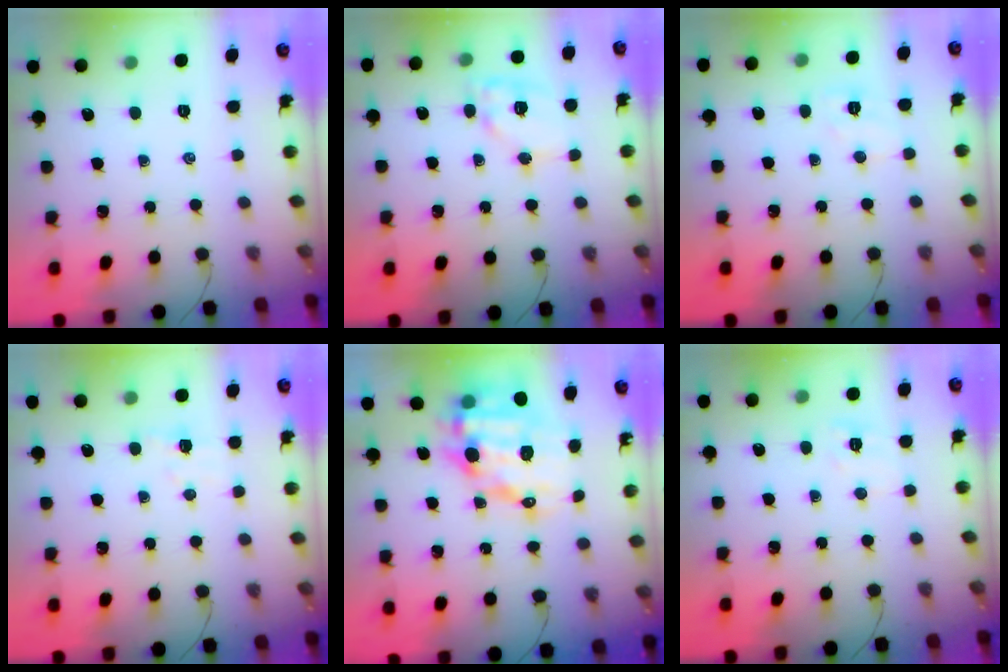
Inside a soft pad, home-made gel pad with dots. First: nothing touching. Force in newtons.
{"total": 10.9, "press": 10.8, "slide": 1.7}
{"total": 5.5, "press": 5.4, "slide": 1.1}
{"total": 3.0, "press": 2.9, "slide": 0.7}
{"total": 13.9, "press": 13.5, "slide": 3.0}
{"total": 5.9, "press": 5.7, "slide": 1.5}